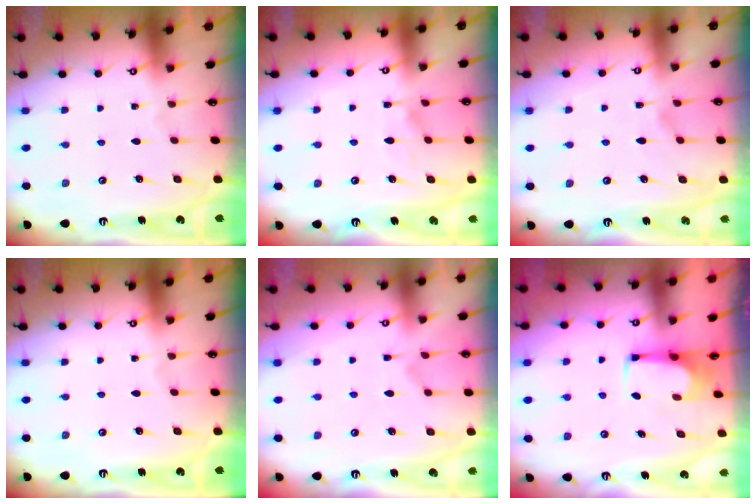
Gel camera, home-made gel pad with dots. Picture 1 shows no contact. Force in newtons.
{"total": 6.1, "press": 6.1, "slide": 0.7}
{"total": 1.4, "press": 0.9, "slide": 1.0}
{"total": 0.0}
{"total": 4.0, "press": 3.8, "slide": 1.2}
{"total": 3.7, "press": 3.7, "slide": 0.2}